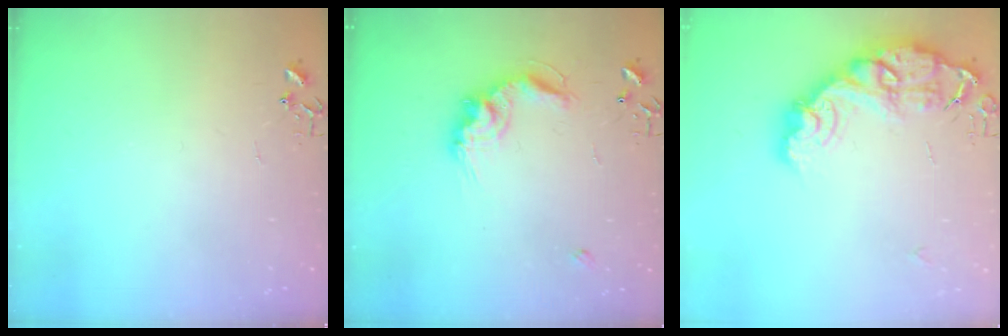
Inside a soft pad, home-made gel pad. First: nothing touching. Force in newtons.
{"total": 12.6, "press": 12.6, "slide": 0.4}
{"total": 18.2, "press": 18.2, "slide": 1.3}